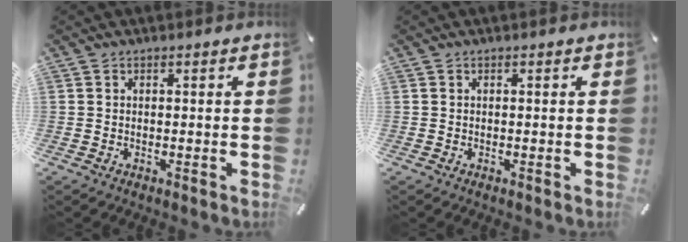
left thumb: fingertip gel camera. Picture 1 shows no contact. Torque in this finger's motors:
{"motor_torque": [-0.04, 0.03, -0.02, -0.02, 0.00]}